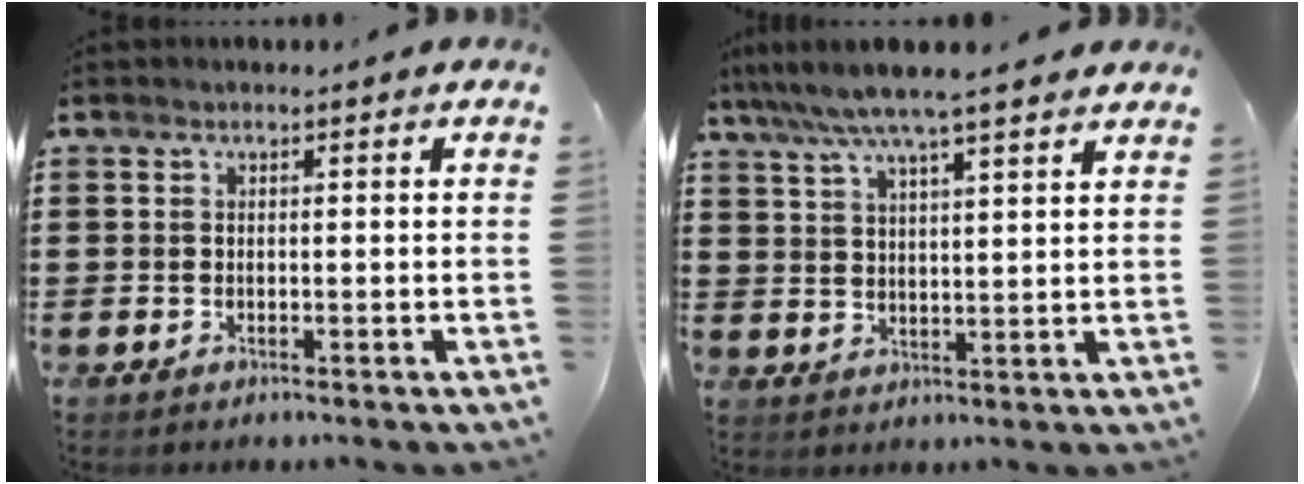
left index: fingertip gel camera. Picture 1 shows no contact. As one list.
[{"total": 6.3, "force": [5.5, -0.1, 3.2], "torque": [-0.080, -0.021, 0.095]}]